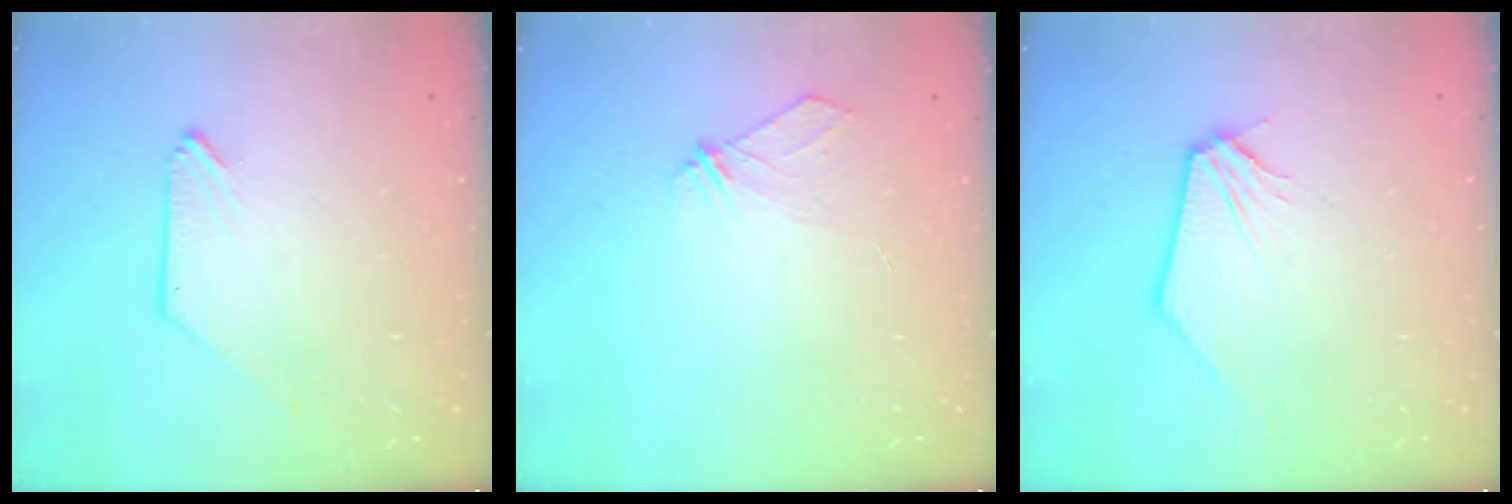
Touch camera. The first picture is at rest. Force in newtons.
{"total": 4.6, "press": 4.5, "slide": 0.8}
{"total": 0.0}